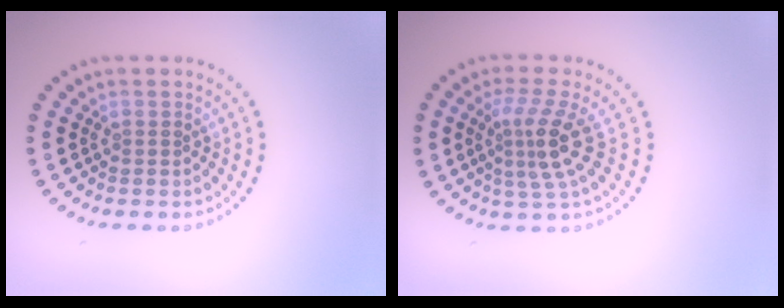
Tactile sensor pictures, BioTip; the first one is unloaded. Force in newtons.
{"total": 3.6, "press": 2.6, "slide": 2.5}